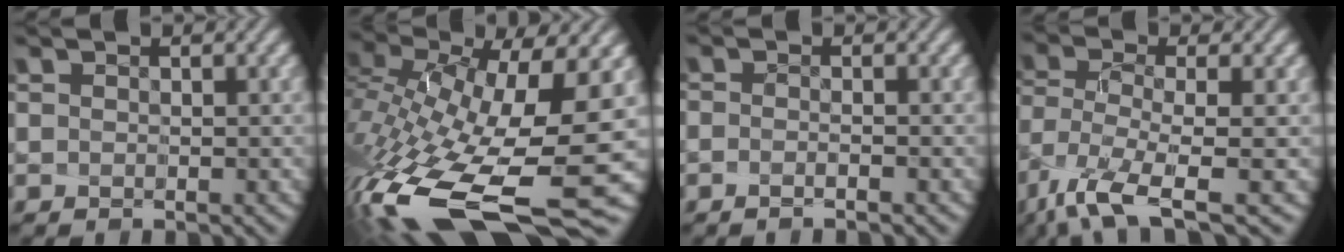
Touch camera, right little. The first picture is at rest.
{"total": 15.2, "force": [-5.7, 5.6, 12.9], "torque": [-0.286, -0.042, -0.083]}
{"total": 1.7, "force": [-1.3, -1.1, 0.1], "torque": [0.008, -0.019, -0.013]}
{"total": 6.9, "force": [-5.3, 0.6, 4.4], "torque": [-0.096, -0.029, -0.093]}